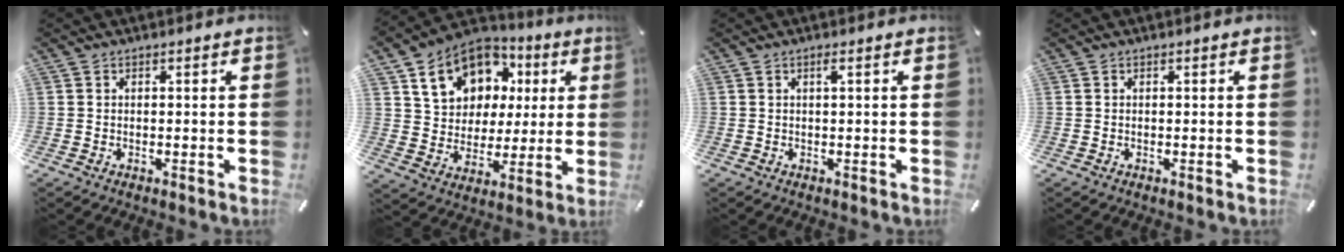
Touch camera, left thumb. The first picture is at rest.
{"total": 13.9, "force": [5.6, 11.7, 5.0], "torque": [-0.093, -0.019, 0.111]}
{"total": 1.1, "force": [0.3, 0.0, 1.0], "torque": [-0.020, 0.001, 0.005]}
{"total": 0.0}